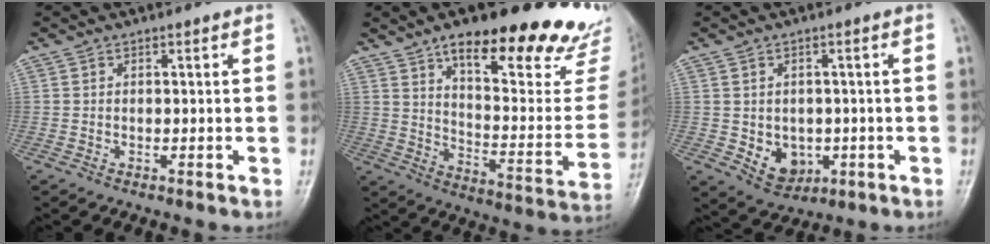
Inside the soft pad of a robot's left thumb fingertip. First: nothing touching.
{"total": 28.2, "force": [19.4, 8.5, 18.6], "torque": [-0.213, -0.083, 0.271]}
{"total": 6.6, "force": [-1.1, 5.3, 3.7], "torque": [-0.033, -0.001, 0.000]}